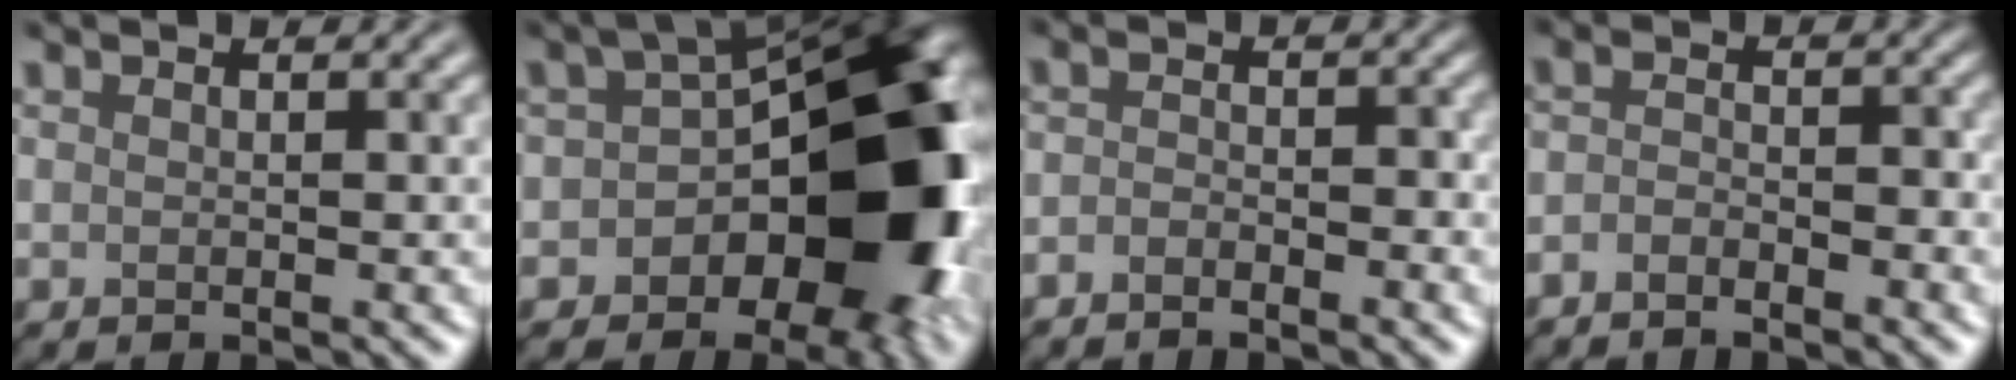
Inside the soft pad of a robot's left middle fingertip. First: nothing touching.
{"total": 14.0, "force": [-4.5, 8.1, 10.5], "torque": [-0.108, -0.003, -0.063]}
{"total": 1.9, "force": [-1.9, -0.3, -0.1], "torque": [-0.020, -0.003, -0.020]}
{"total": 2.1, "force": [-2.1, -0.2, 0.0], "torque": [-0.022, -0.003, -0.026]}